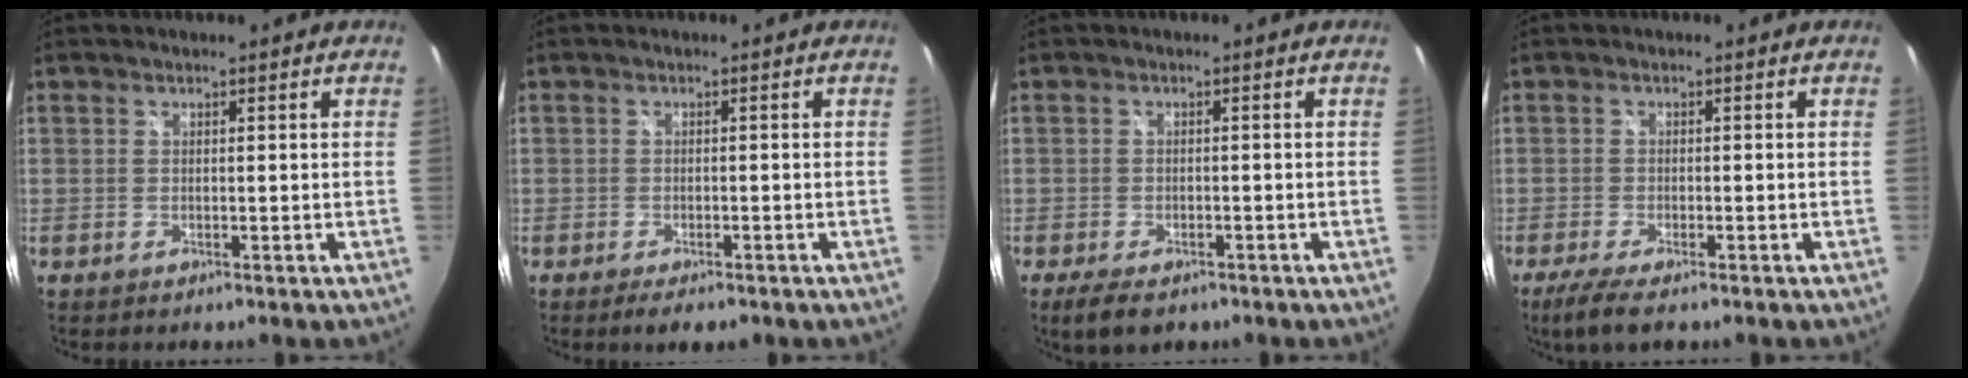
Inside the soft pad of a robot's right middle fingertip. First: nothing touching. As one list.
[{"total": 3.4, "force": [-2.4, 1.4, 2.0], "torque": [-0.041, -0.013, -0.040]}, {"total": 5.4, "force": [-3.7, 2.3, 3.1], "torque": [-0.070, -0.018, -0.060]}, {"total": 5.2, "force": [-3.8, 0.9, 3.4], "torque": [-0.085, -0.022, -0.070]}]